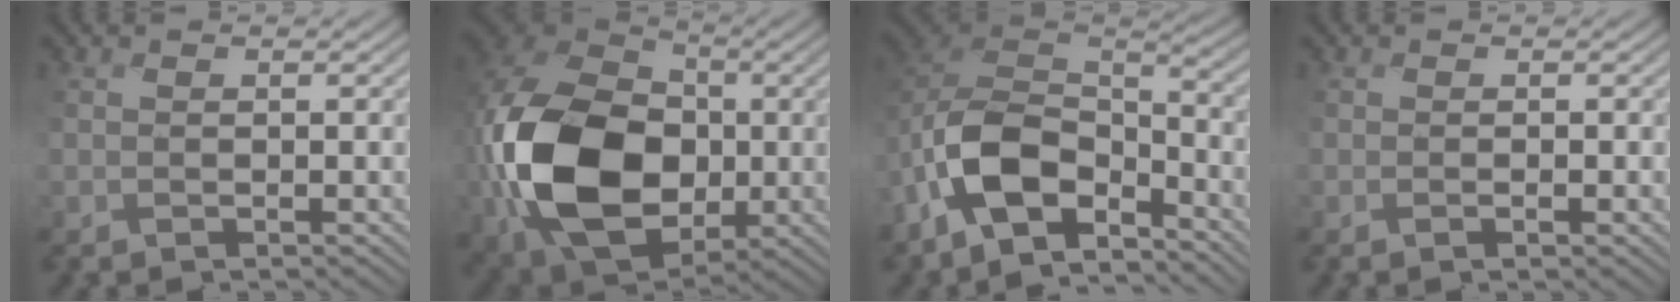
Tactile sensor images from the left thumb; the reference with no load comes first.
{"total": 17.8, "force": [-2.2, 12.9, 12.1], "torque": [-0.299, -0.021, -0.043]}
{"total": 12.2, "force": [-6.6, 6.4, 8.0], "torque": [-0.183, -0.012, -0.147]}
{"total": 1.2, "force": [-0.4, 0.3, 1.1], "torque": [-0.019, 0.000, -0.007]}